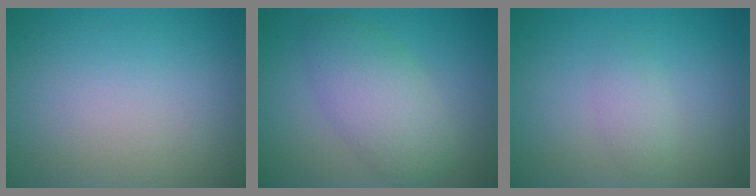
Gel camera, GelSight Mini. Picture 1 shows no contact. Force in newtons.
{"total": 5.0, "press": 5.0, "slide": 0.2}
{"total": 1.4, "press": 1.4, "slide": 0.1}